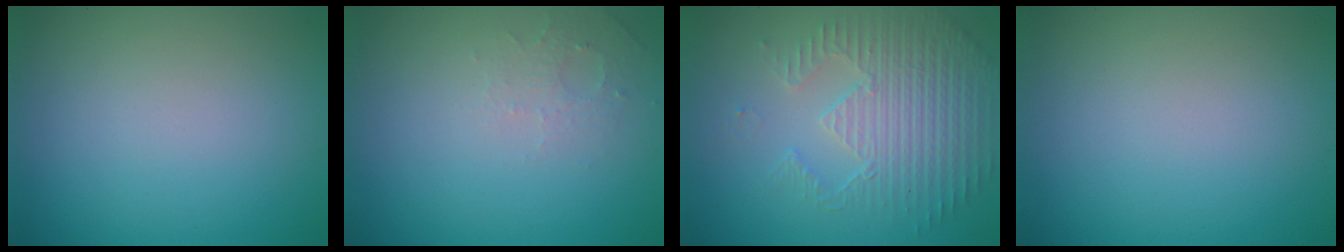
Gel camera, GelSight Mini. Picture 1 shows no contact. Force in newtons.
{"total": 1.6, "press": 1.5, "slide": 0.4}
{"total": 3.8, "press": 3.7, "slide": 1.0}
{"total": 0.0}